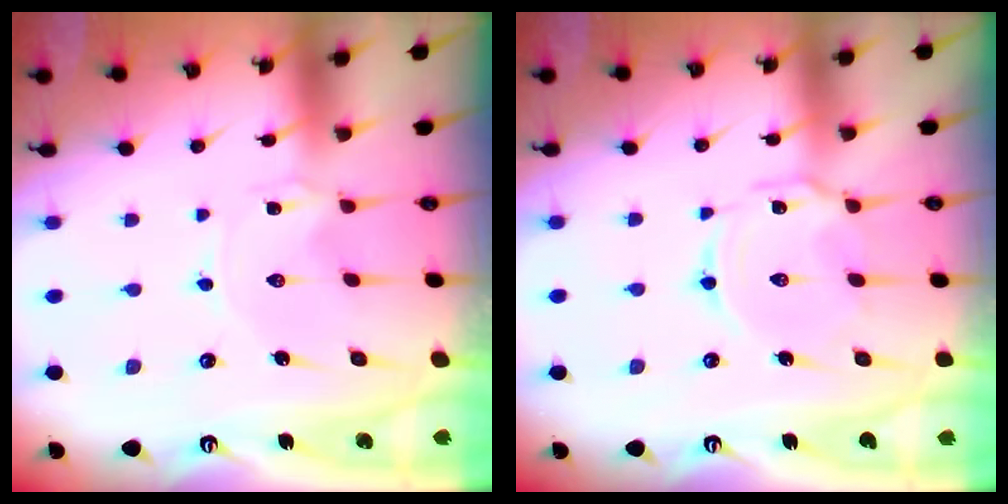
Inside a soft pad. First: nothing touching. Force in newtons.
{"total": 5.5, "press": 5.5, "slide": 0.4}